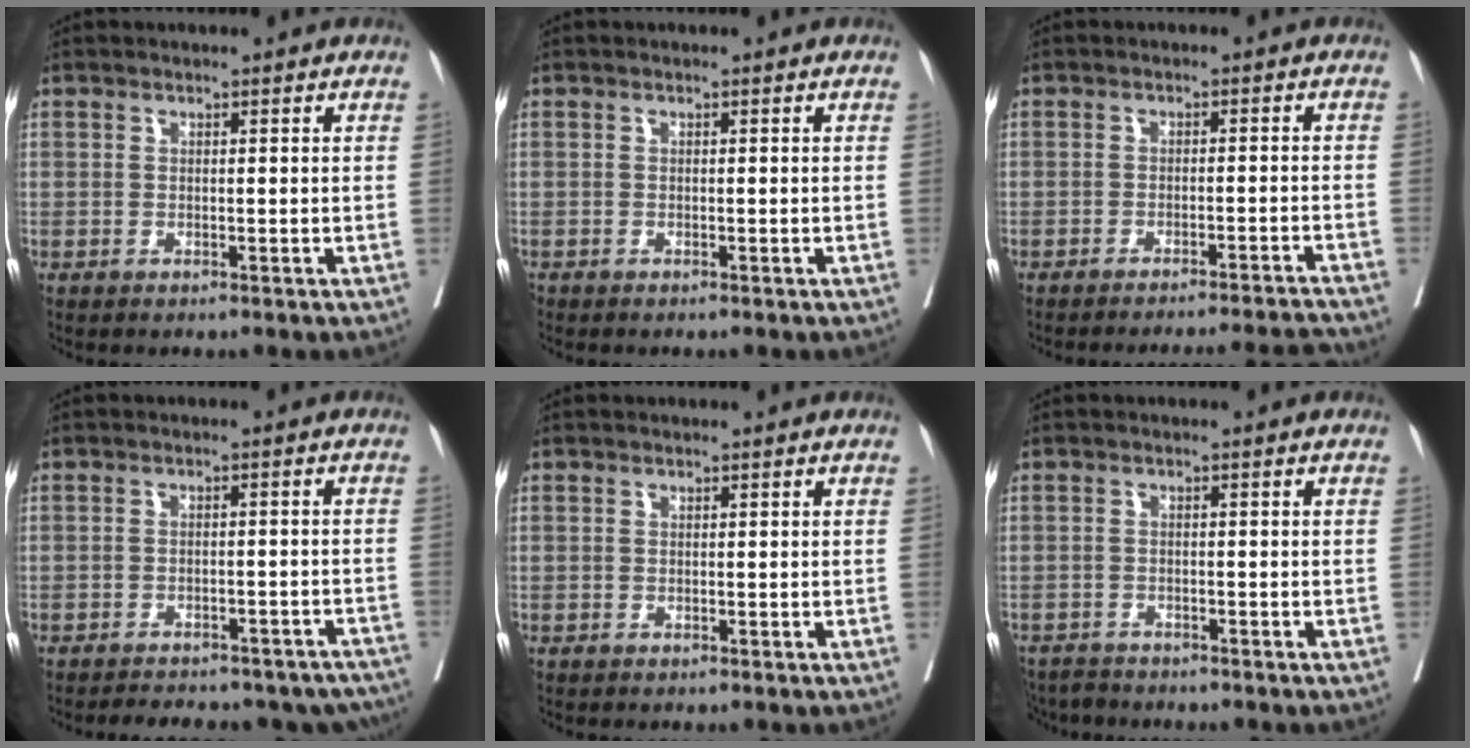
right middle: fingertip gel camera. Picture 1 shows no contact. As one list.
[{"total": 0.0}, {"total": 11.7, "force": [-11.4, -1.2, 2.3], "torque": [-0.018, 0.001, -0.139]}, {"total": 18.3, "force": [-16.1, 6.4, 5.9], "torque": [-0.088, 0.009, -0.180]}, {"total": 0.0}, {"total": 4.9, "force": [-4.7, 1.2, 0.1], "torque": [0.004, -0.009, -0.081]}]